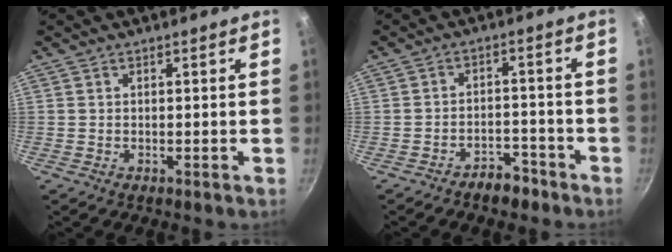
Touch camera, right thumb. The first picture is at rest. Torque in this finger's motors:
{"motor_torque": [-0.24, -0.02, -0.40, -0.01, 0.02]}